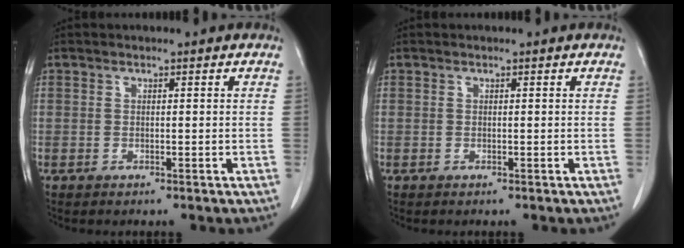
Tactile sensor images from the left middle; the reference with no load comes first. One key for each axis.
{"total": 0.0}